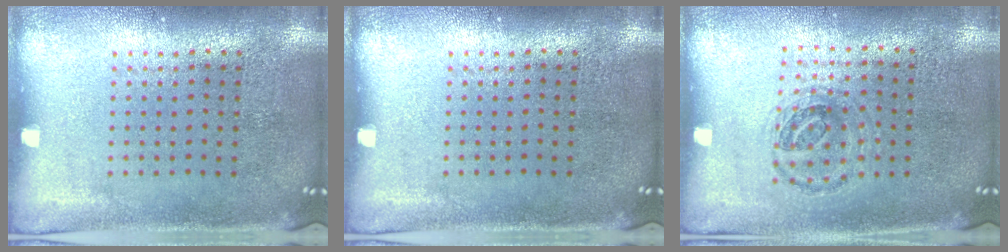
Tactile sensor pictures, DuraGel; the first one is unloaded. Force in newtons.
{"total": 0.0}
{"total": 1.0, "press": 0.9, "slide": 0.1}